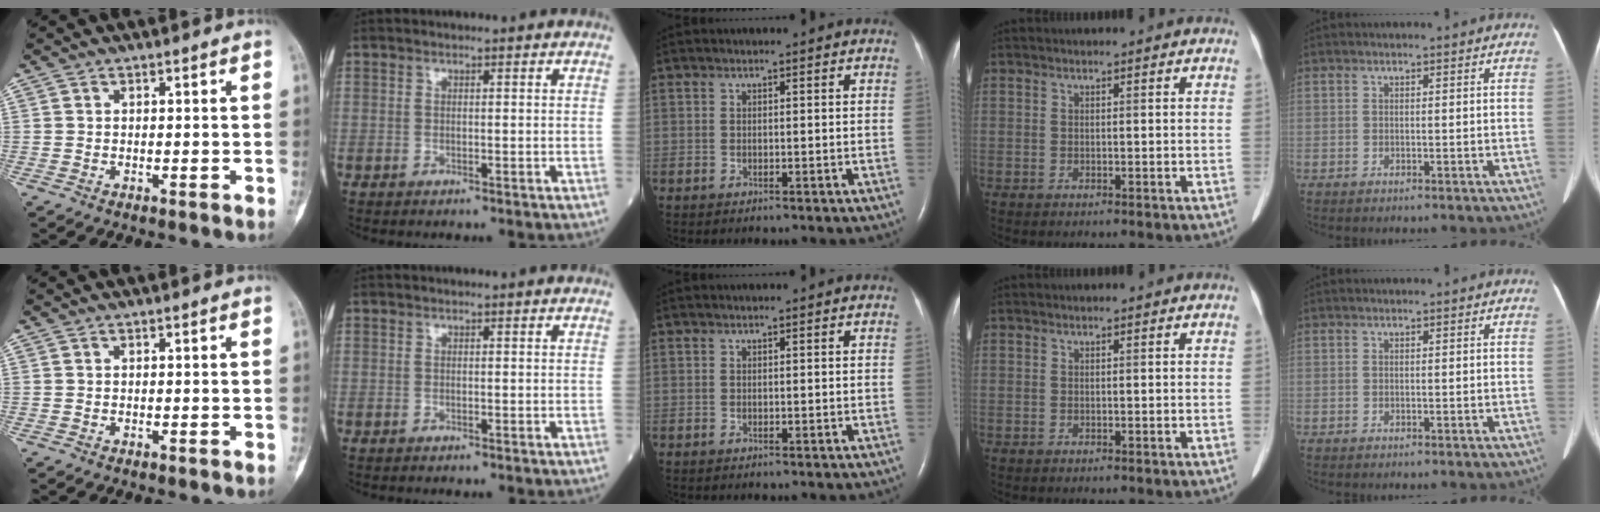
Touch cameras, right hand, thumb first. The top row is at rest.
{}